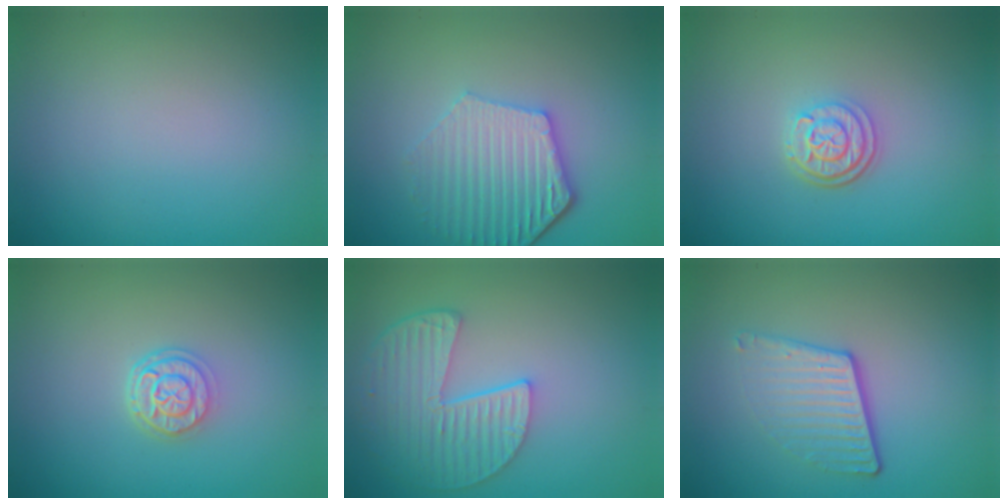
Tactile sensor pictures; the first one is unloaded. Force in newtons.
{"total": 5.3, "press": 4.2, "slide": 3.2}
{"total": 3.1, "press": 2.5, "slide": 1.8}
{"total": 2.8, "press": 2.1, "slide": 1.8}
{"total": 5.3, "press": 4.2, "slide": 3.2}
{"total": 4.0, "press": 2.7, "slide": 3.0}